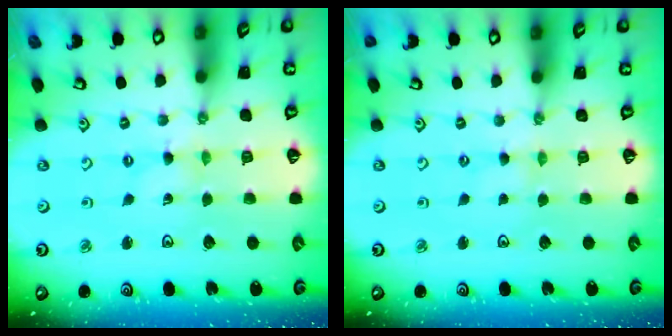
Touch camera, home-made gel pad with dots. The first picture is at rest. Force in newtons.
{"total": 0.6, "press": 0.6, "slide": 0.1}